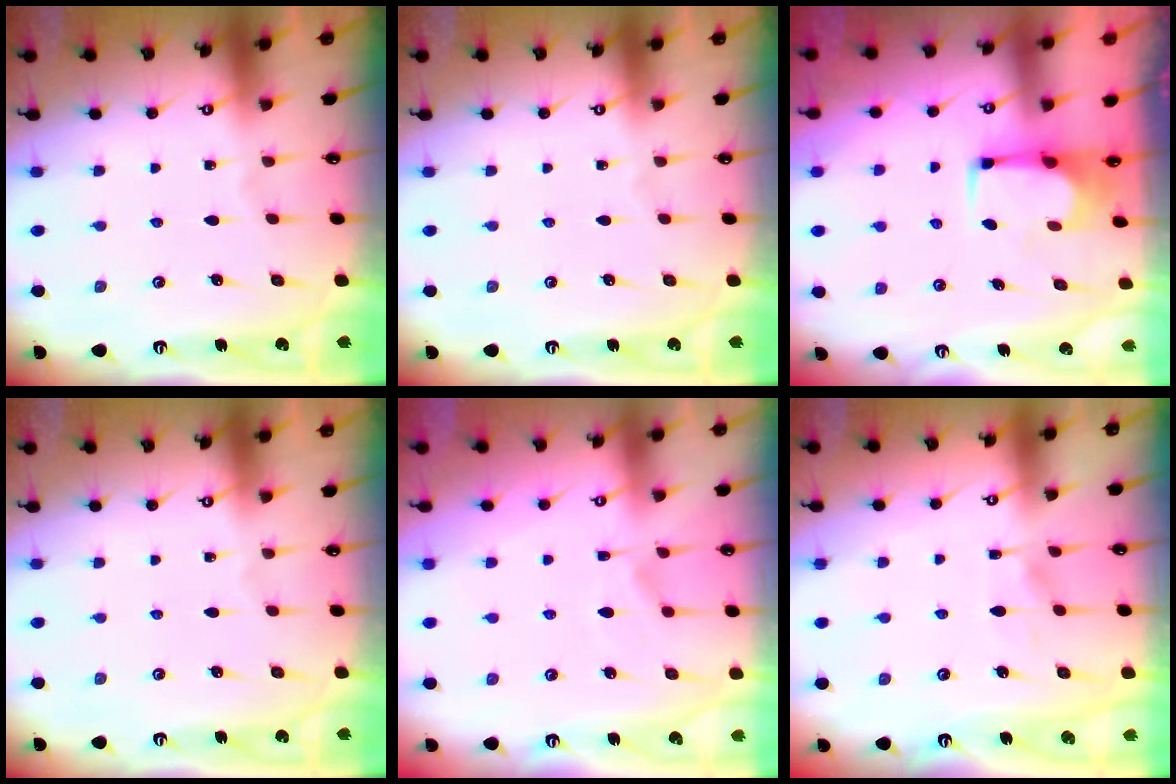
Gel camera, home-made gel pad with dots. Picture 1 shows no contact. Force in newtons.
{"total": 0.0}
{"total": 5.7, "press": 5.7, "slide": 0.4}
{"total": 0.0}
{"total": 1.4, "press": 0.6, "slide": 1.3}
{"total": 6.1, "press": 6.1, "slide": 0.7}